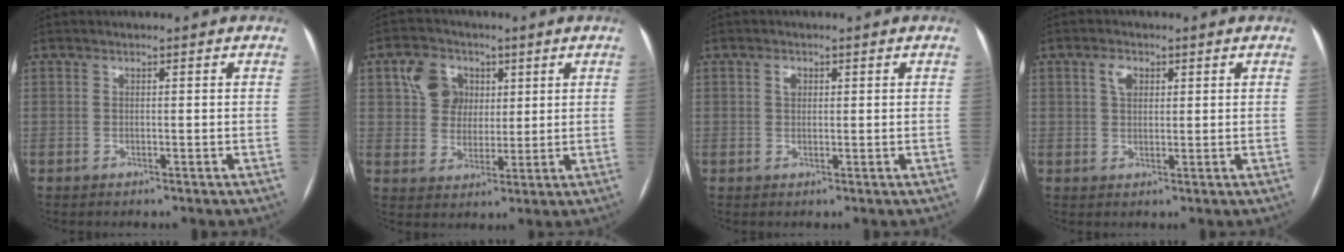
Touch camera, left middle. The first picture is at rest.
{"total": 7.2, "force": [2.7, 6.0, 2.8], "torque": [-0.060, 0.024, 0.053]}
{"total": 1.3, "force": [0.5, 1.0, 0.8], "torque": [-0.015, 0.003, 0.008]}
{"total": 2.8, "force": [1.2, 1.8, 1.8], "torque": [-0.034, 0.009, 0.020]}